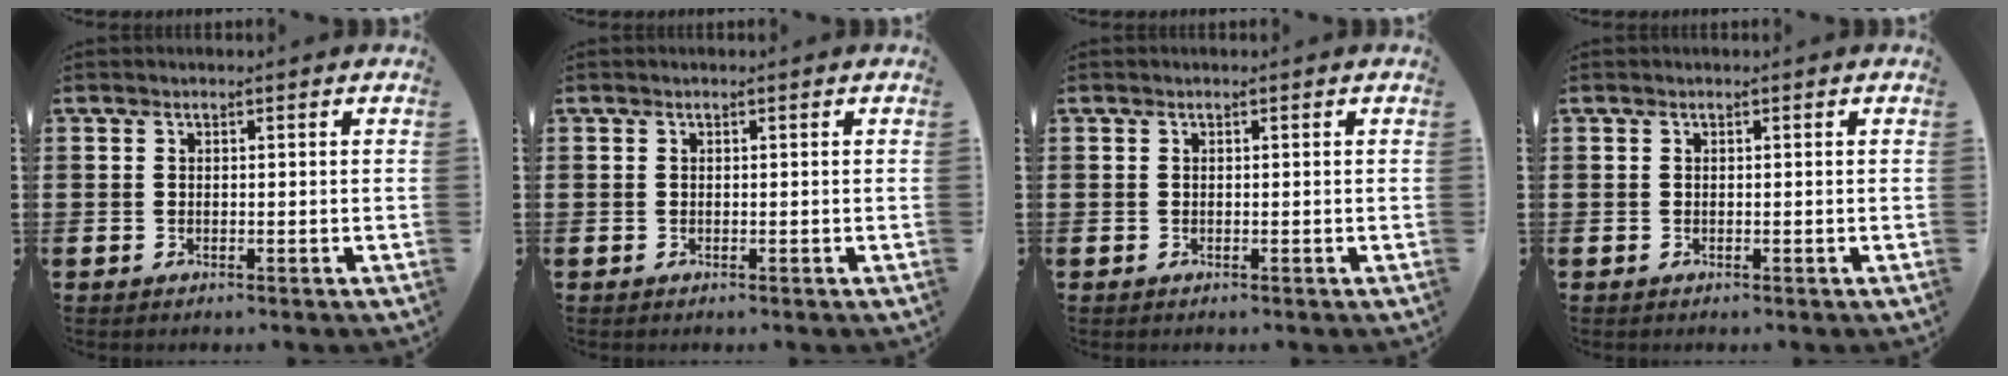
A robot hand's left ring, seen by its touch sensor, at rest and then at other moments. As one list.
[{"total": 0.0}, {"total": 0.0}, {"total": 0.0}]